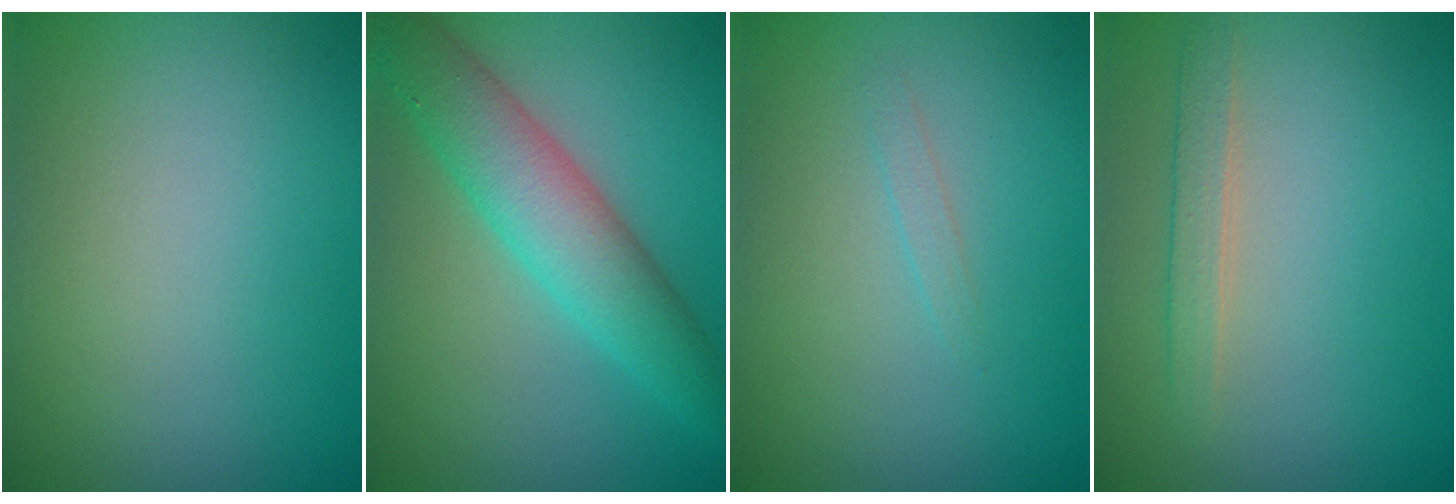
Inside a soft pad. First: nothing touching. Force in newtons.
{"total": 6.1, "press": 6.1, "slide": 0.1}
{"total": 0.7, "press": 0.7, "slide": 0.0}
{"total": 1.7, "press": 1.7, "slide": 0.0}